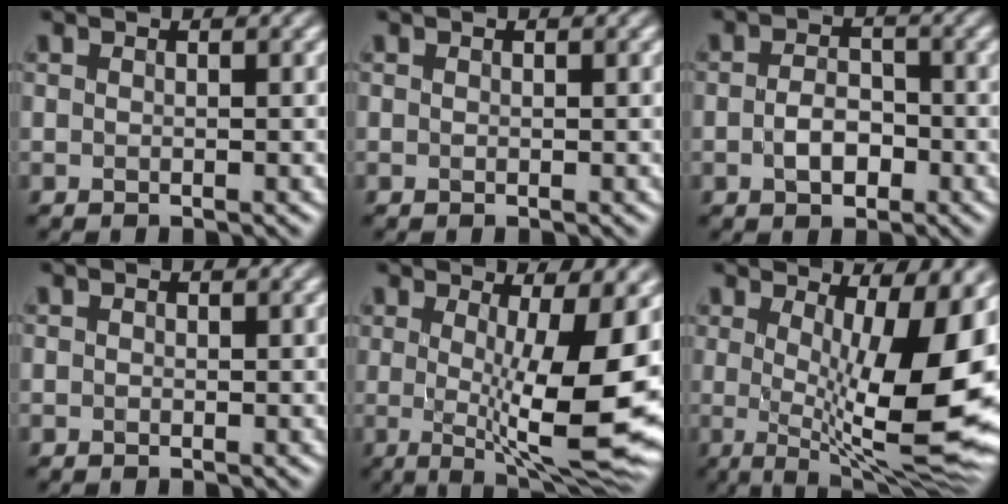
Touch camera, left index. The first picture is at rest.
{"total": 0.0}
{"total": 2.6, "force": [-2.3, 0.7, 0.7], "torque": [-0.043, -0.004, -0.011]}
{"total": 1.2, "force": [-0.8, -0.6, -0.6], "torque": [-0.013, -0.006, 0.008]}
{"total": 10.3, "force": [-1.1, 1.8, 10.1], "torque": [-0.170, -0.017, 0.017]}
{"total": 12.4, "force": [0.2, 3.6, 11.8], "torque": [-0.173, -0.013, 0.043]}